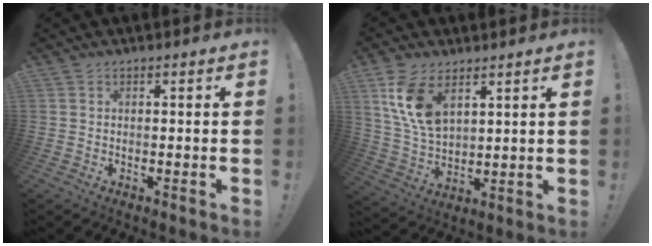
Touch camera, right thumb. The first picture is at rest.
{"total": 12.6, "force": [6.4, 7.2, 8.1], "torque": [-0.166, -0.024, 0.120]}